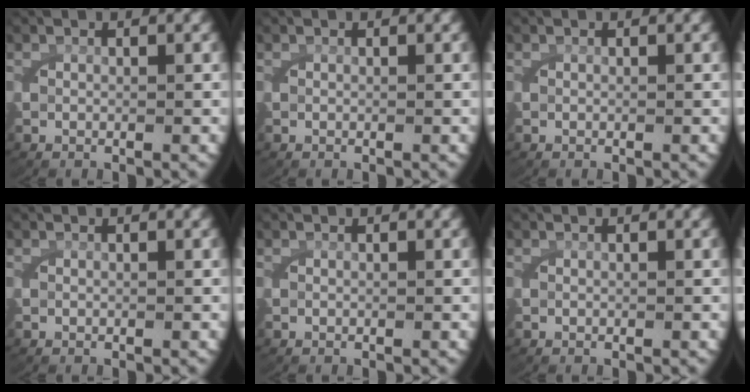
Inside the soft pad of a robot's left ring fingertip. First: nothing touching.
{"total": 0.0}
{"total": 0.0}
{"total": 0.0}
{"total": 0.0}
{"total": 0.0}